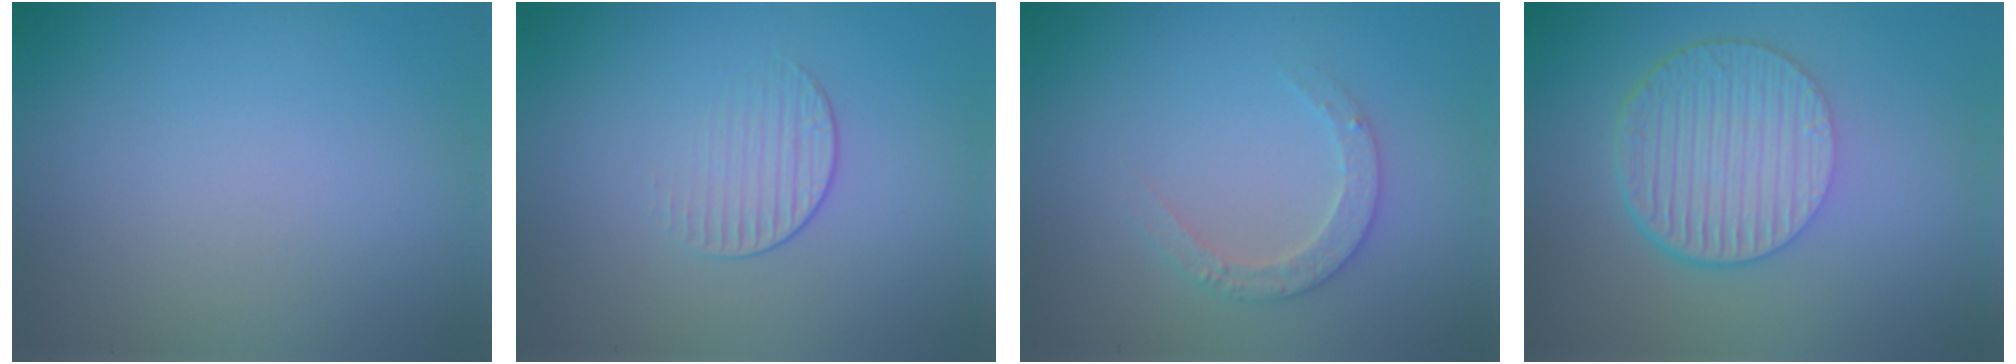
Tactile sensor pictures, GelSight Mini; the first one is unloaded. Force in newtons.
{"total": 1.5, "press": 0.7, "slide": 1.3}
{"total": 2.1, "press": 2.1, "slide": 0.3}
{"total": 6.7, "press": 4.4, "slide": 5.0}